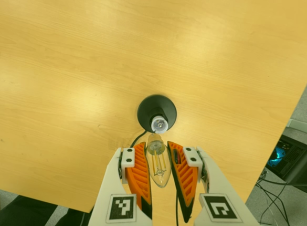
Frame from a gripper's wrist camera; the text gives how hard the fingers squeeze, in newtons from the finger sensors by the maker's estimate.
{"total": 19.9, "left": 21.5, "right": 18.2}